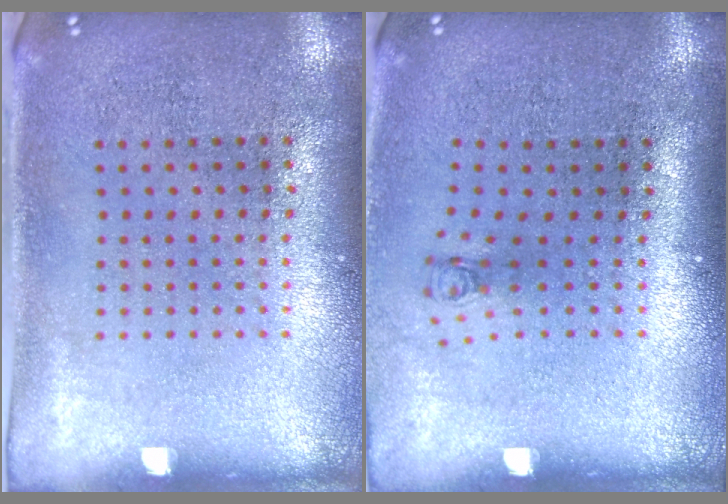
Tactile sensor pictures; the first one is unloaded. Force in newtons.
{"total": 0.8, "press": 0.3, "slide": 0.7}